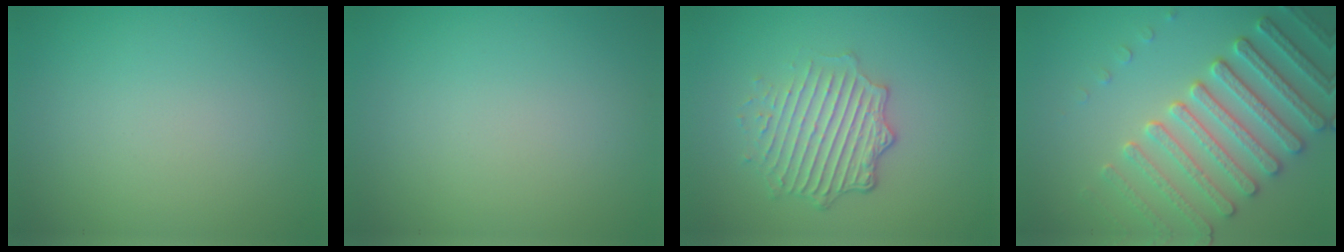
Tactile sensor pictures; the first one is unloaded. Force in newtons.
{"total": 0.0}
{"total": 4.9, "press": 3.6, "slide": 3.4}
{"total": 5.9, "press": 5.3, "slide": 2.6}